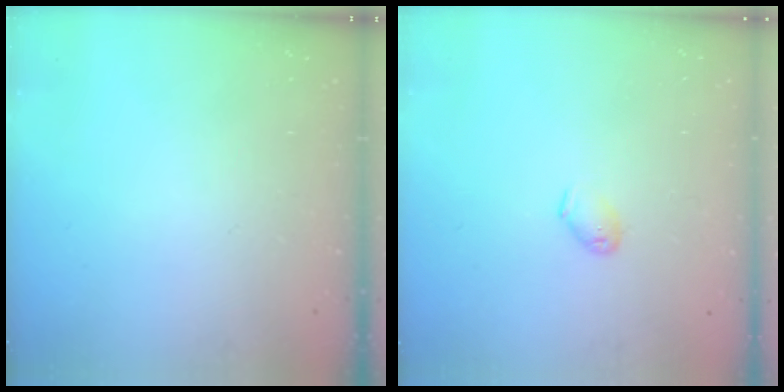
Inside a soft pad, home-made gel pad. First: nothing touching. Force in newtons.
{"total": 4.5, "press": 4.4, "slide": 0.8}